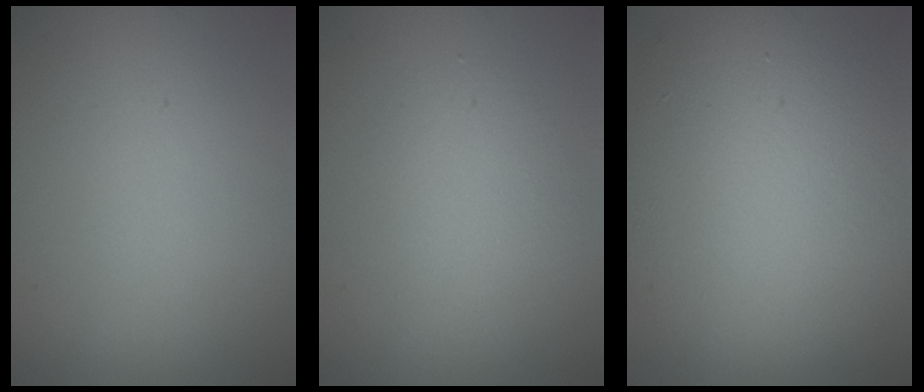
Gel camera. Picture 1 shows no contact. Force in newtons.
{"total": 2.5, "press": 2.5, "slide": 0.2}
{"total": 11.9, "press": 11.9, "slide": 1.1}